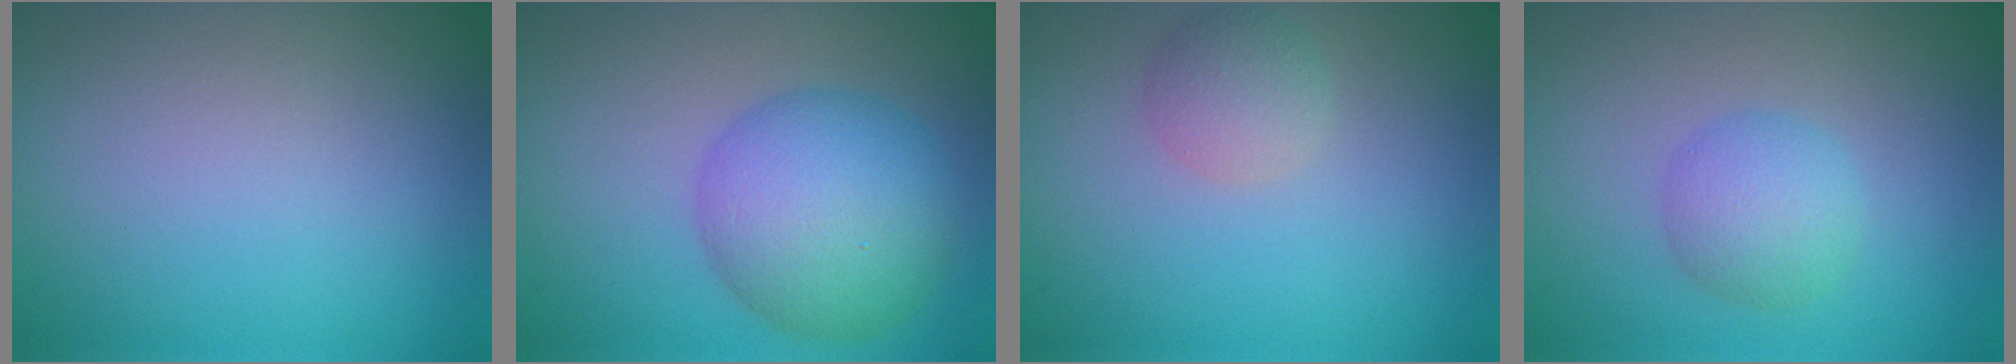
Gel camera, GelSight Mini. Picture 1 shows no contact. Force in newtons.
{"total": 7.7, "press": 7.7, "slide": 0.3}
{"total": 2.1, "press": 2.1, "slide": 0.1}
{"total": 2.9, "press": 2.9, "slide": 0.0}